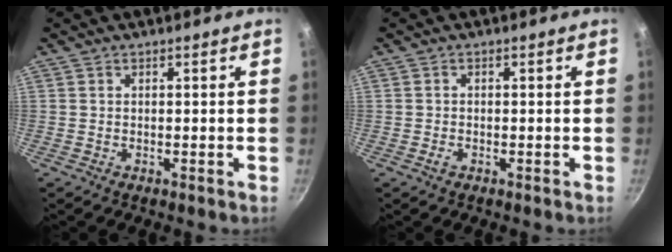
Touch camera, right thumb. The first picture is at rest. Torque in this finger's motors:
{"motor_torque": [-0.30, -0.03, -0.21, 0.00, -0.03]}